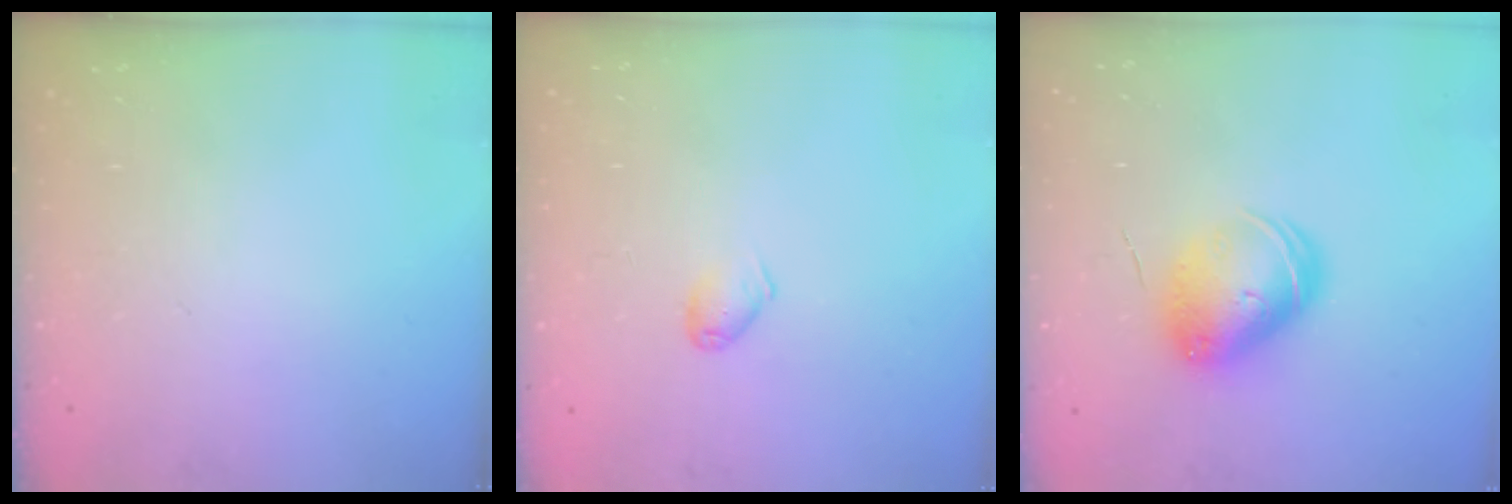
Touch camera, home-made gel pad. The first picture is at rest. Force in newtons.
{"total": 3.7, "press": 3.7, "slide": 0.6}
{"total": 9.6, "press": 9.6, "slide": 0.8}